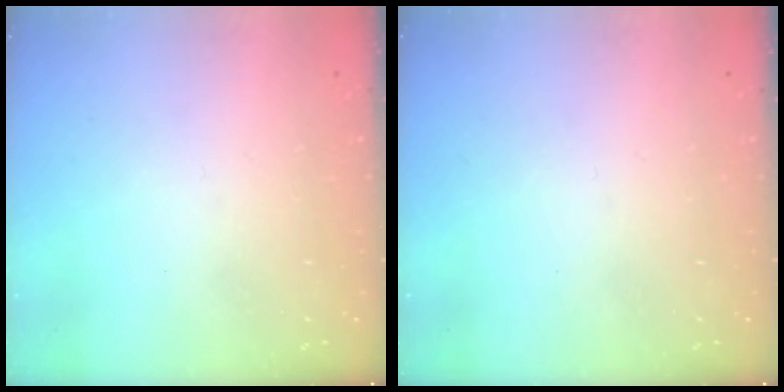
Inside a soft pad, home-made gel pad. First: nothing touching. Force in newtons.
{"total": 0.0}